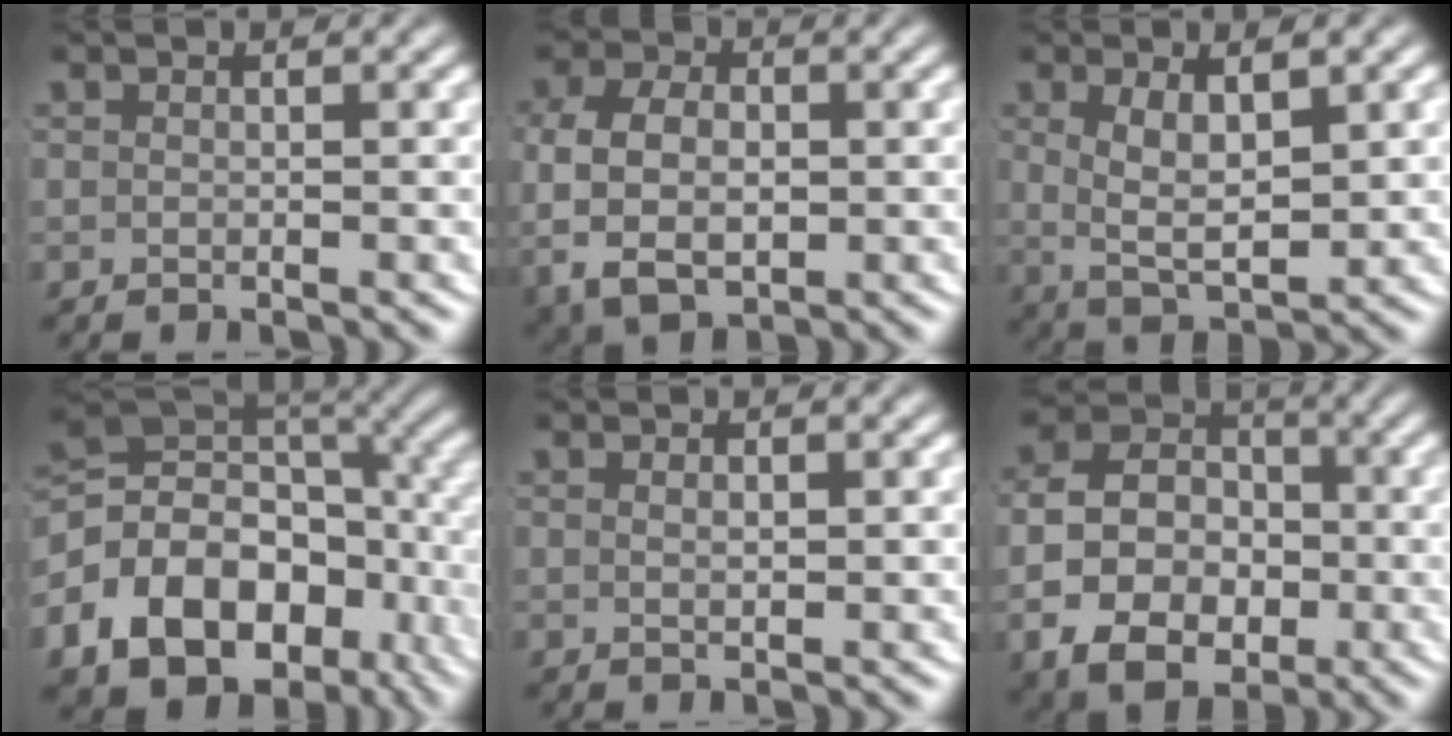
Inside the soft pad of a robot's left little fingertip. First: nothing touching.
{"total": 7.7, "force": [-0.6, 5.7, 5.2], "torque": [-0.125, -0.025, 0.008]}
{"total": 5.0, "force": [0.2, 2.4, 4.4], "torque": [-0.082, -0.012, 0.014]}
{"total": 17.1, "force": [-5.9, 12.8, 9.7], "torque": [-0.176, -0.054, -0.075]}
{"total": 0.6, "force": [0.3, -0.2, 0.5], "torque": [-0.008, -0.006, 0.011]}
{"total": 12.0, "force": [-2.3, 10.1, 6.0], "torque": [-0.118, -0.026, -0.040]}